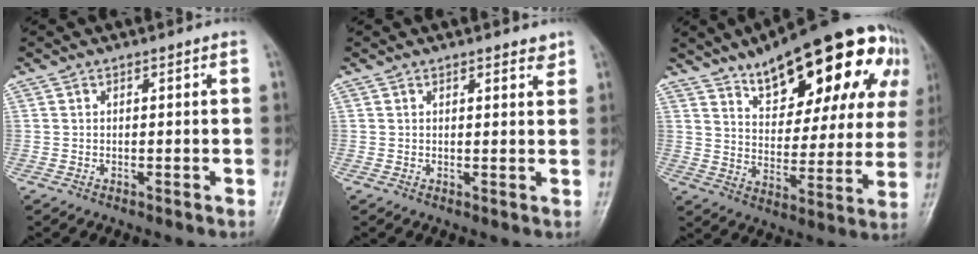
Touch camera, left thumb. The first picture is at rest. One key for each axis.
{"total": 2.0, "fx": 1.6, "fy": 0.8, "fz": 1.0, "tx": -0.001, "ty": -0.009, "tz": 0.017}
{"total": 26.6, "fx": 14.1, "fy": 11.1, "fz": 19.7, "tx": -0.230, "ty": -0.016, "tz": 0.204}